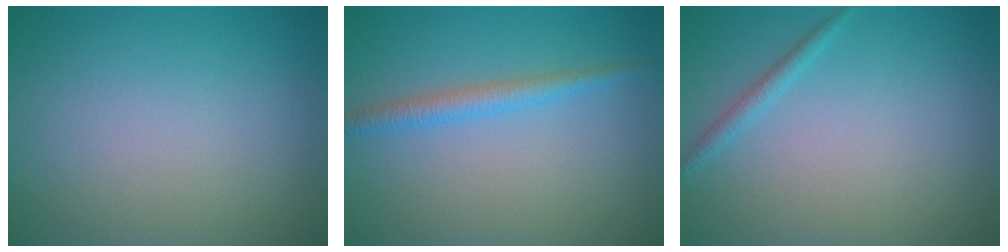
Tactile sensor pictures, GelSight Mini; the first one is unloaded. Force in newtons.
{"total": 2.1, "press": 2.1, "slide": 0.1}
{"total": 1.1, "press": 1.1, "slide": 0.1}